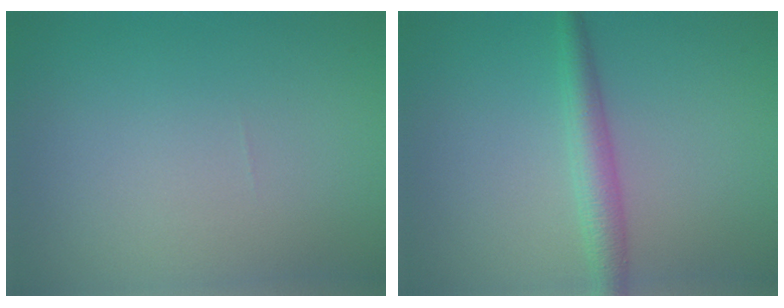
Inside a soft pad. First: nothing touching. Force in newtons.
{"total": 2.7, "press": 2.7, "slide": 0.1}